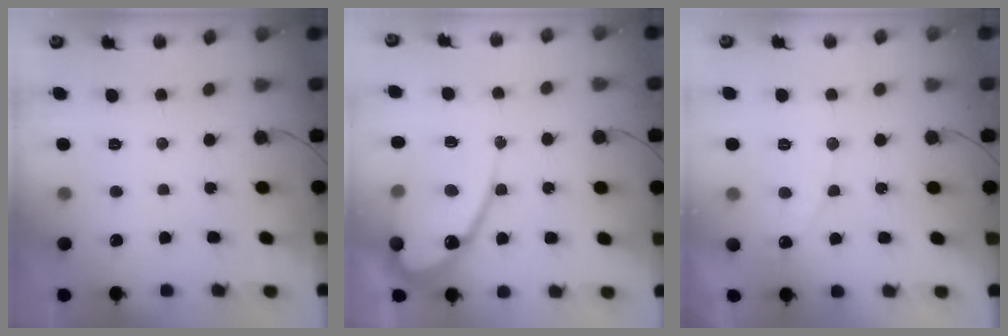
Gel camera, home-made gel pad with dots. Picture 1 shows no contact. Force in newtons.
{"total": 13.7, "press": 13.6, "slide": 1.8}
{"total": 5.6, "press": 5.6, "slide": 0.3}